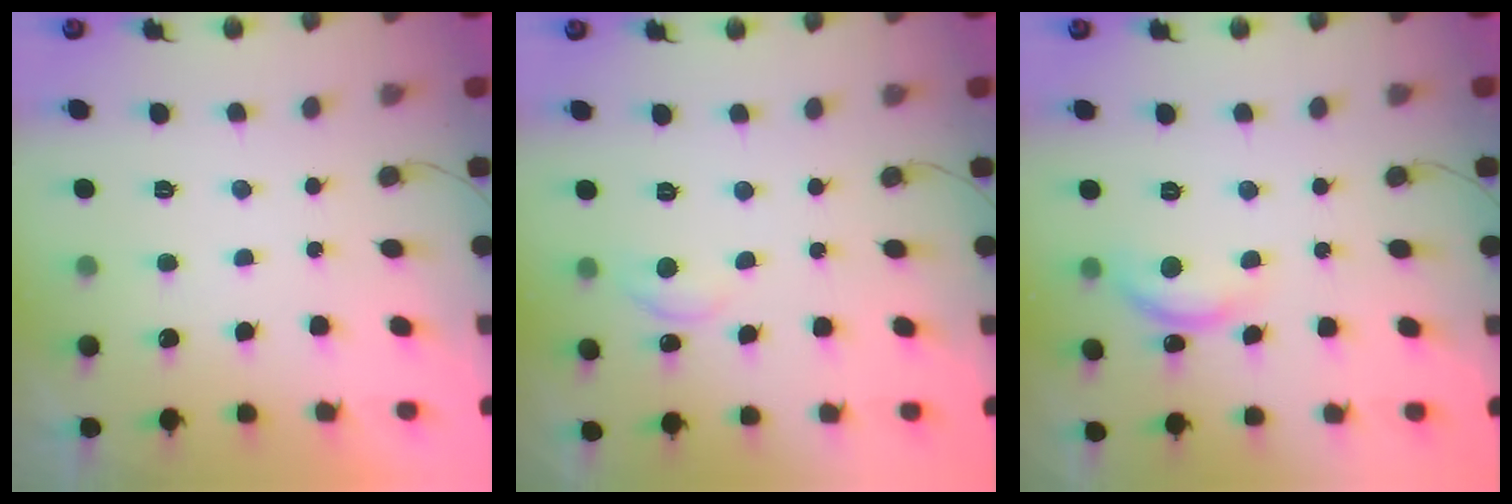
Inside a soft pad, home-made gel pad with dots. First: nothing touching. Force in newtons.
{"total": 5.6, "press": 5.6, "slide": 0.3}
{"total": 11.3, "press": 11.3, "slide": 0.8}